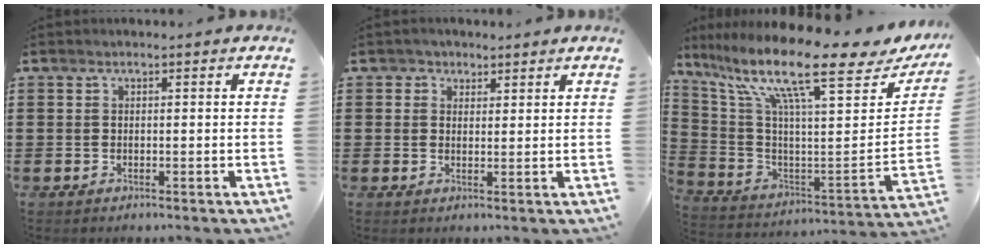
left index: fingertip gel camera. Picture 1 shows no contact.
{"total": 1.7, "force": [1.3, 1.1, -0.1], "torque": [0.004, 0.004, 0.024]}
{"total": 14.9, "force": [10.5, 1.4, 10.5], "torque": [-0.219, -0.073, 0.161]}